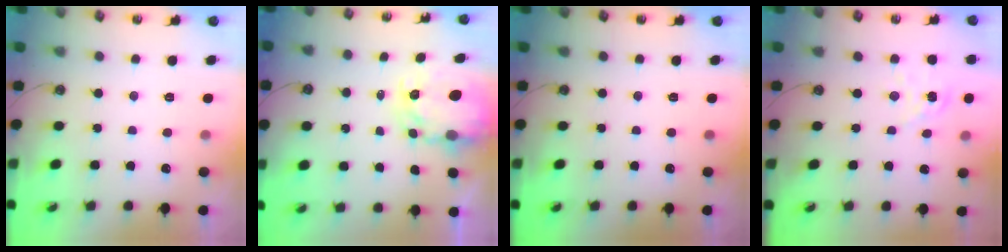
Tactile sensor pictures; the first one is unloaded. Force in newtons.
{"total": 5.1, "press": 5.1, "slide": 0.4}
{"total": 0.0}
{"total": 2.9, "press": 2.9, "slide": 0.3}